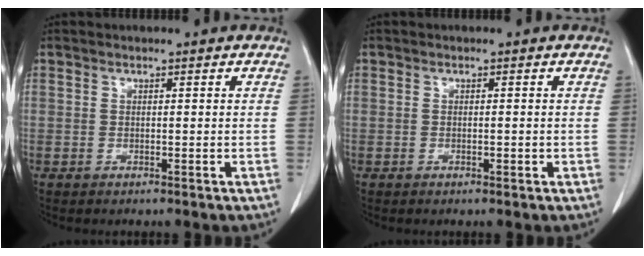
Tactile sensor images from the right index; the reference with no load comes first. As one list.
[{"total": 0.5, "force": [-0.1, 0.2, 0.5], "torque": [-0.008, -0.001, 0.000]}]